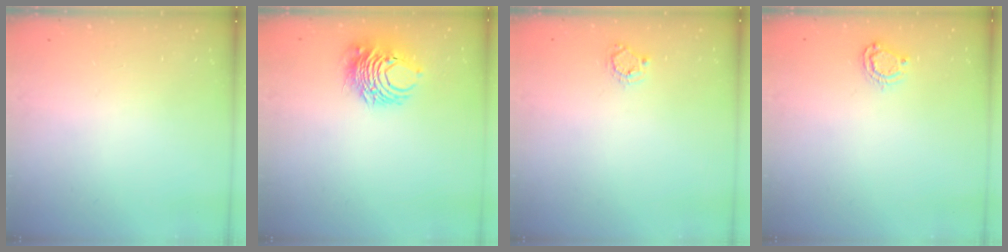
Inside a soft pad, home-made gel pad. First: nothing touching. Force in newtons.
{"total": 8.4, "press": 8.4, "slide": 0.4}
{"total": 4.9, "press": 4.9, "slide": 0.4}
{"total": 6.1, "press": 6.1, "slide": 0.5}